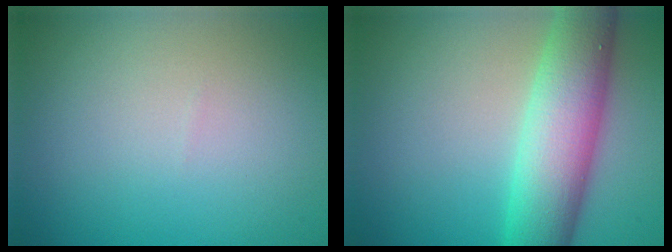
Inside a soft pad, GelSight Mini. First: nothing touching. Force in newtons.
{"total": 8.1, "press": 8.1, "slide": 0.1}